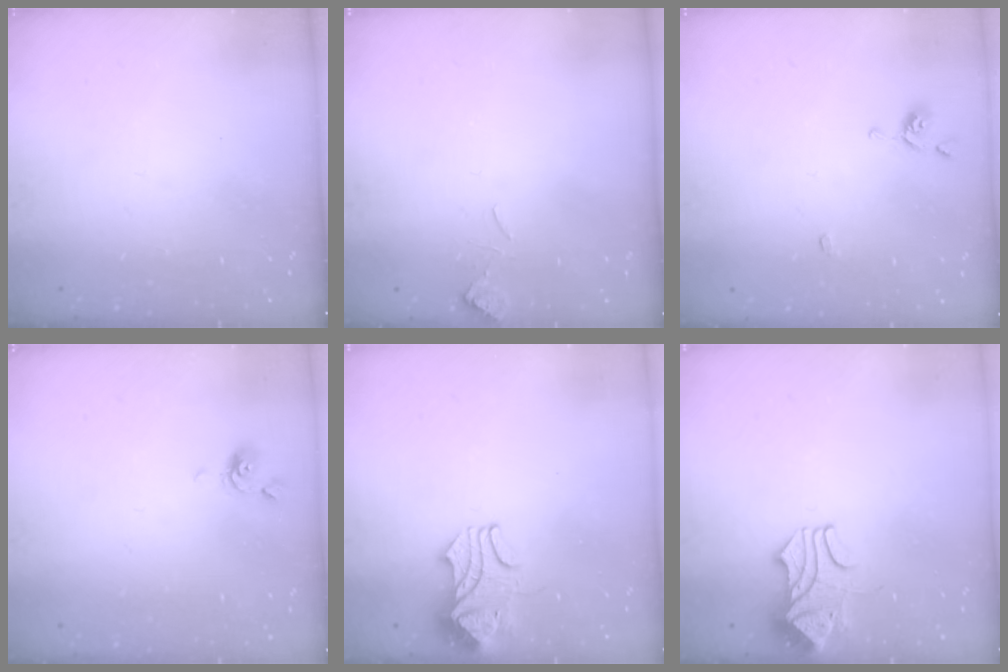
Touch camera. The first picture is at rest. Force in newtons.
{"total": 4.1, "press": 4.1, "slide": 0.5}
{"total": 0.9, "press": 0.8, "slide": 0.4}
{"total": 0.9, "press": 0.8, "slide": 0.3}
{"total": 2.2, "press": 2.1, "slide": 0.9}
{"total": 2.1, "press": 1.9, "slide": 0.9}